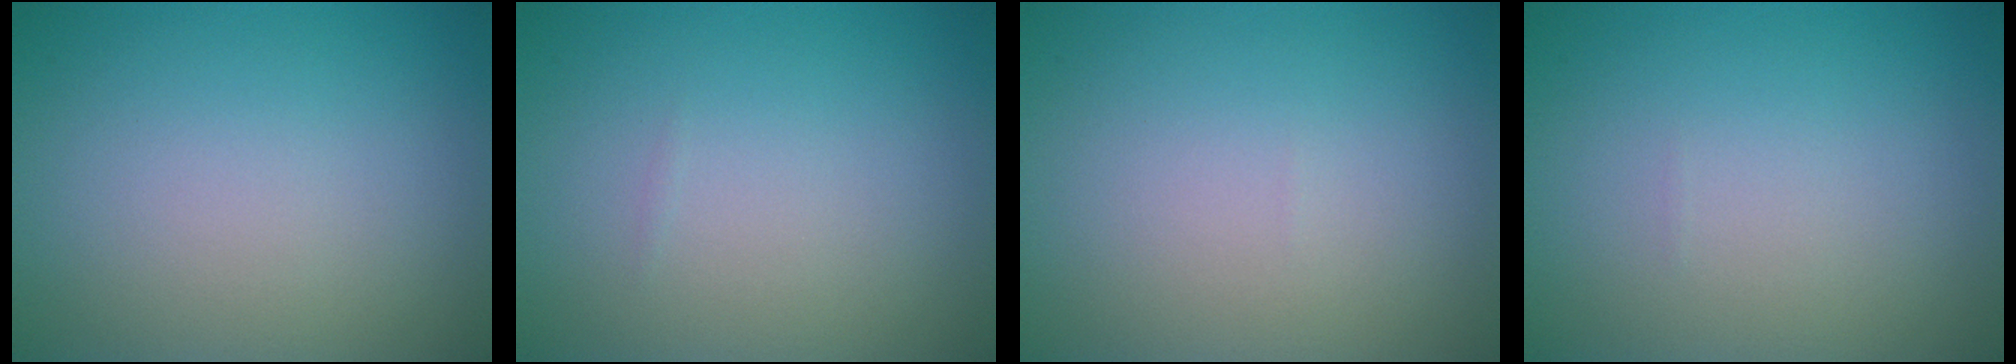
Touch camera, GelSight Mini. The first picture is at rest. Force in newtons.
{"total": 0.0}
{"total": 0.0}
{"total": 0.0}